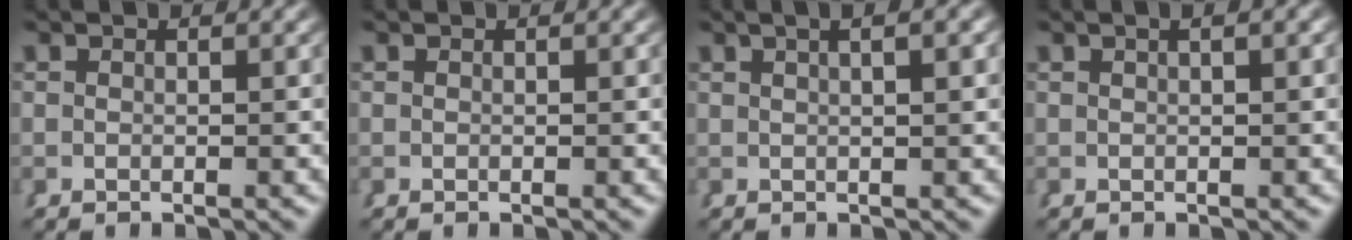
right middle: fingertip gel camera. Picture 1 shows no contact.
{"total": 0.0}
{"total": 3.2, "force": [1.6, 0.4, 2.8], "torque": [-0.020, 0.023, 0.019]}
{"total": 1.2, "force": [0.5, 0.1, 1.1], "torque": [-0.014, 0.011, 0.005]}